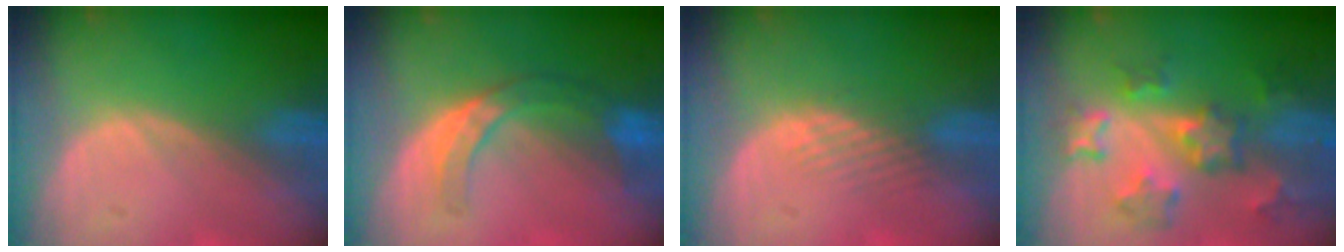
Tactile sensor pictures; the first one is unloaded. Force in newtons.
{"total": 7.3, "press": 6.3, "slide": 3.6}
{"total": 2.9, "press": 2.3, "slide": 1.8}
{"total": 8.8, "press": 7.8, "slide": 4.0}